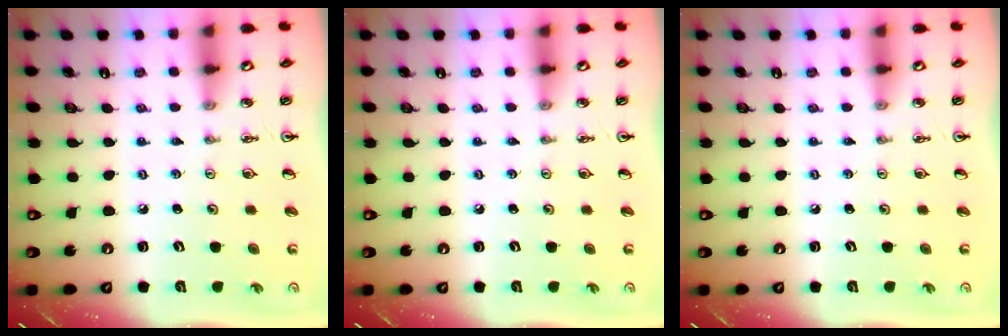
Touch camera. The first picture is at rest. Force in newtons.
{"total": 0.0}
{"total": 0.0}